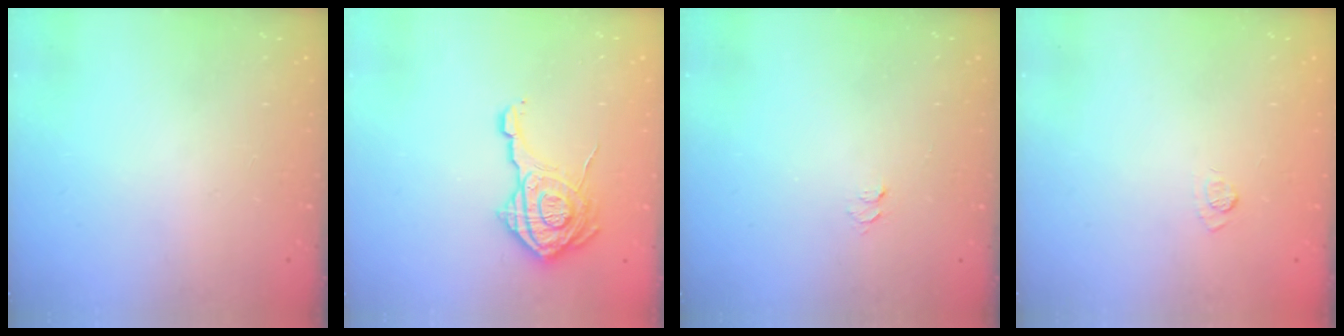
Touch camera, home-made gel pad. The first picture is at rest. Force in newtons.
{"total": 16.6, "press": 16.6, "slide": 1.2}
{"total": 3.6, "press": 3.6, "slide": 0.4}
{"total": 7.5, "press": 7.3, "slide": 1.4}